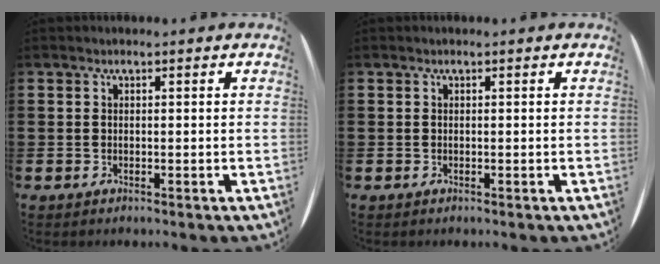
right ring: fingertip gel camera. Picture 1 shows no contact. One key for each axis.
{"total": 0.0}